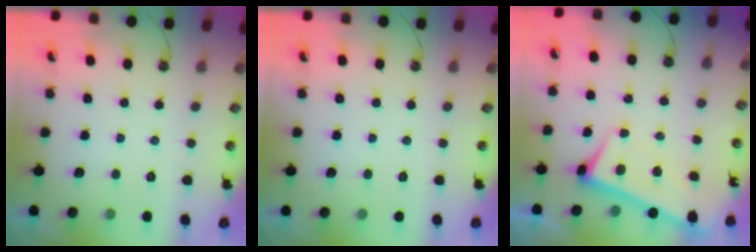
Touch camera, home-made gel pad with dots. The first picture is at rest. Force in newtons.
{"total": 0.0}
{"total": 2.6, "press": 2.5, "slide": 0.7}